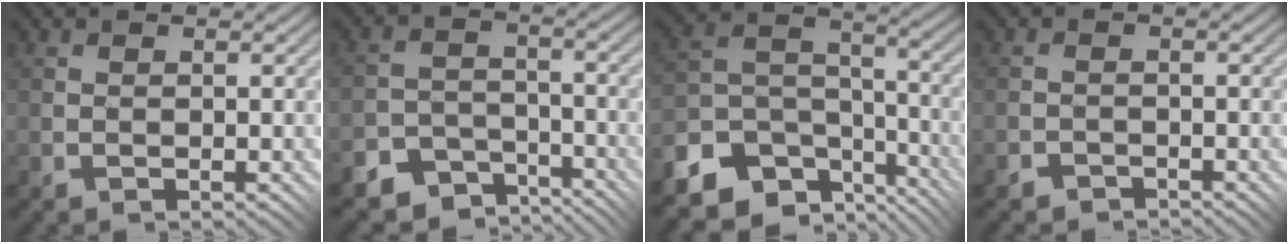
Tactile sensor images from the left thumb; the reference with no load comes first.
{"total": 6.6, "force": [-5.4, 3.5, 1.8], "torque": [-0.029, -0.009, -0.099]}
{"total": 12.0, "force": [-8.7, 6.8, 4.5], "torque": [-0.127, -0.018, -0.145]}
{"total": 2.0, "force": [-1.9, 0.8, -0.3], "torque": [0.012, 0.011, -0.037]}